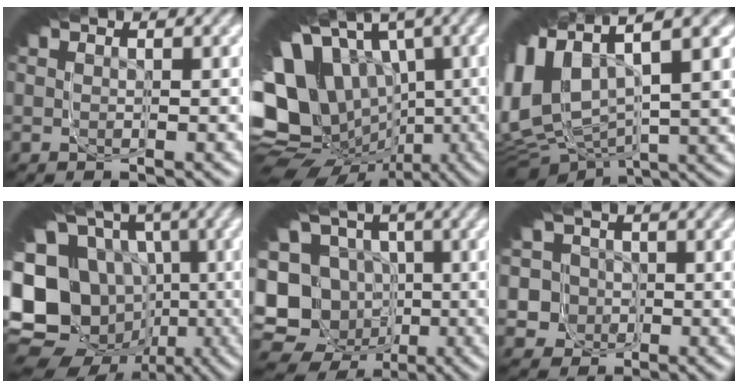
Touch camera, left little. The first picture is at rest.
{"total": 20.3, "force": [-3.5, 14.0, 14.2], "torque": [-0.217, -0.027, -0.055]}
{"total": 16.5, "force": [-1.0, 12.6, 10.6], "torque": [-0.205, -0.016, -0.030]}
{"total": 21.1, "force": [-6.1, 14.3, 14.4], "torque": [-0.220, -0.055, -0.090]}
{"total": 18.4, "force": [-3.2, 14.3, 11.1], "torque": [-0.192, -0.029, -0.059]}
{"total": 11.8, "force": [-0.9, 10.8, 4.7], "torque": [-0.109, -0.031, -0.023]}